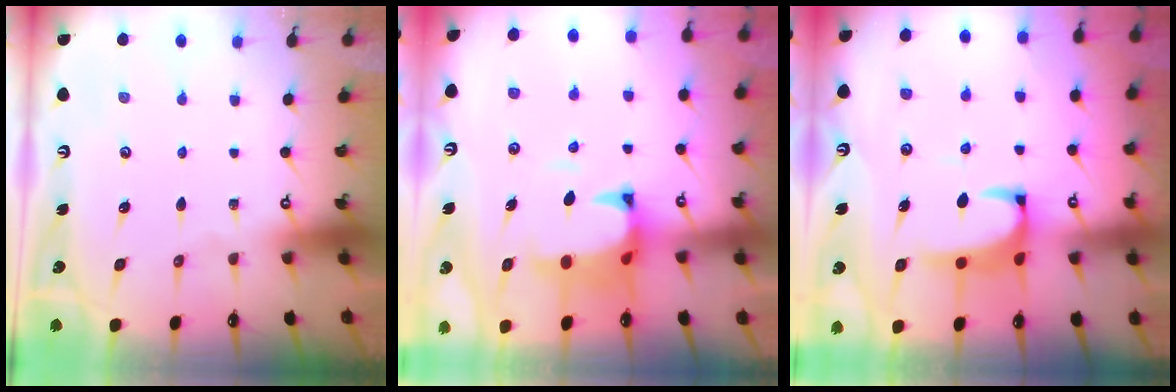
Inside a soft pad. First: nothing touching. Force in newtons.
{"total": 2.6, "press": 2.4, "slide": 1.1}
{"total": 2.4, "press": 2.2, "slide": 0.9}